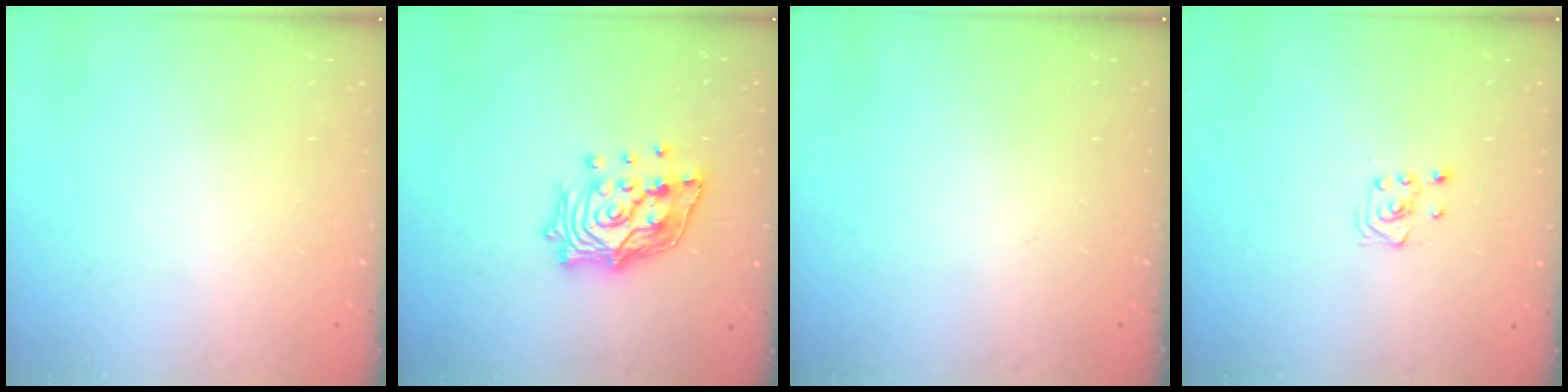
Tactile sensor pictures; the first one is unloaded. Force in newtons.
{"total": 14.8, "press": 14.7, "slide": 1.6}
{"total": 0.0}
{"total": 3.1, "press": 3.0, "slide": 0.8}